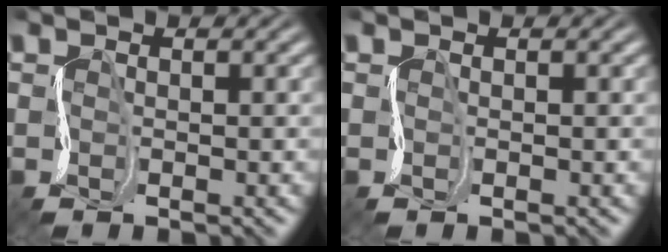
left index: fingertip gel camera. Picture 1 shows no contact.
{"total": 0.0}